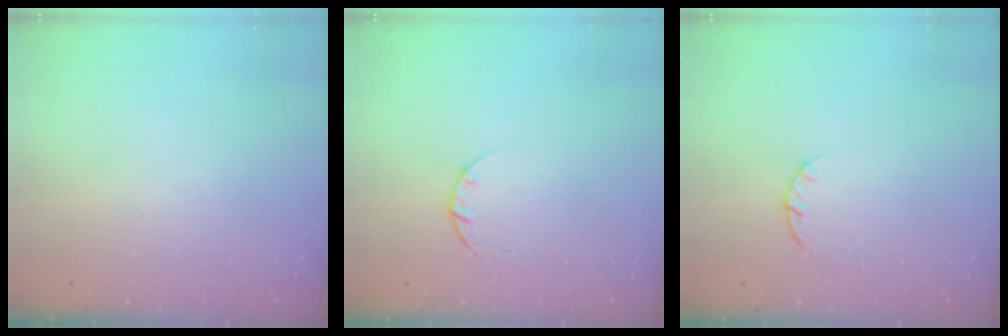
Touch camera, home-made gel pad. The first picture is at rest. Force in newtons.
{"total": 3.2, "press": 3.2, "slide": 0.3}
{"total": 2.5, "press": 2.4, "slide": 0.4}